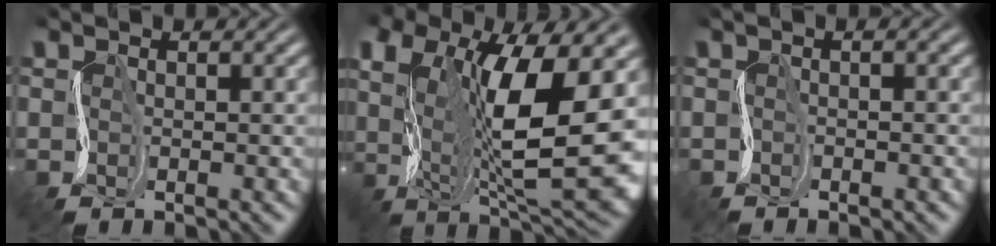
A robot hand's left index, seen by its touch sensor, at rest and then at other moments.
{"total": 13.8, "force": [1.9, 6.0, 12.3], "torque": [-0.229, -0.014, 0.034]}
{"total": 0.8, "force": [-0.4, 0.2, 0.6], "torque": [-0.007, 0.003, -0.011]}